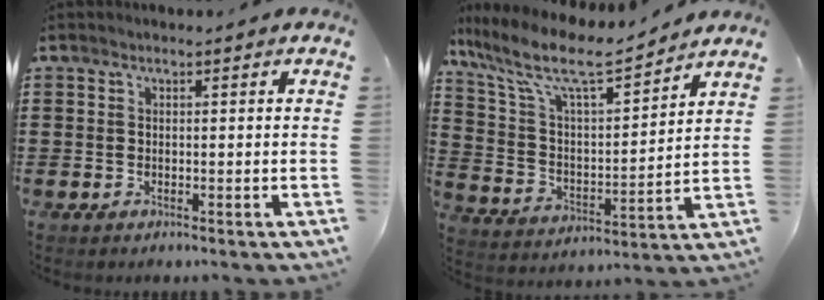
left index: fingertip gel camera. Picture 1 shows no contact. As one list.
[{"total": 10.1, "force": [7.7, 2.2, 6.1], "torque": [-0.149, -0.042, 0.130]}]